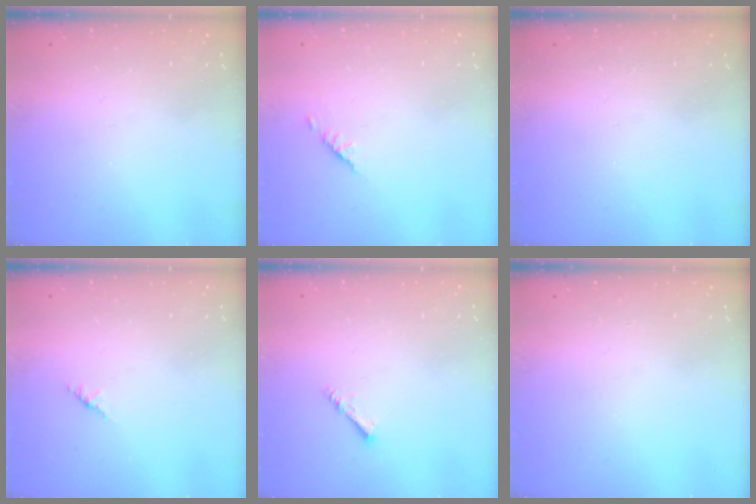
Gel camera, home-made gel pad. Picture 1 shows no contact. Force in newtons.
{"total": 1.9, "press": 1.8, "slide": 0.5}
{"total": 0.0}
{"total": 1.4, "press": 1.3, "slide": 0.4}
{"total": 1.6, "press": 1.5, "slide": 0.3}
{"total": 0.0}